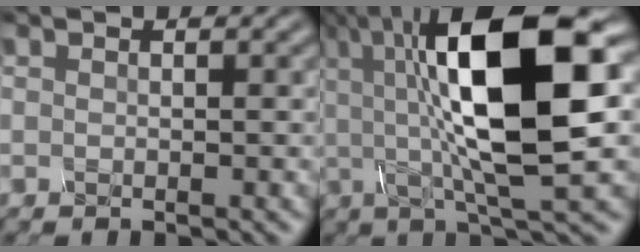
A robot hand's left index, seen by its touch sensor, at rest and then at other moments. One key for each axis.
{"total": 14.6, "fx": 2.8, "fy": 4.4, "fz": 13.6, "tx": -0.227, "ty": 0.009, "tz": 0.040}